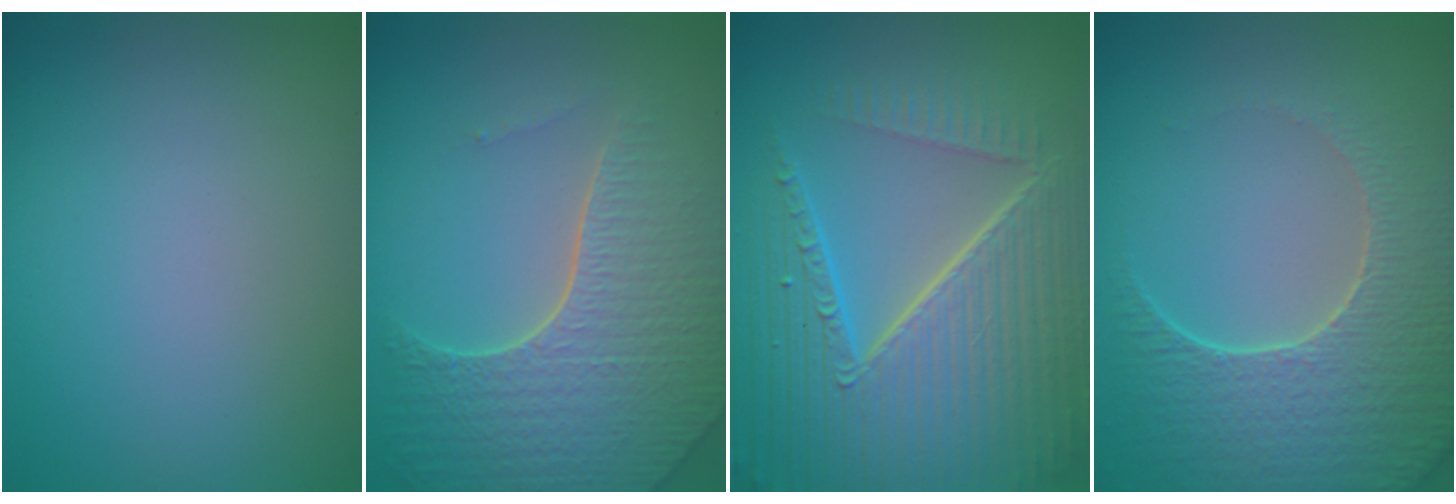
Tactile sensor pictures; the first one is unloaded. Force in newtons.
{"total": 8.0, "press": 5.7, "slide": 5.6}
{"total": 10.5, "press": 6.7, "slide": 8.1}
{"total": 6.1, "press": 5.2, "slide": 3.2}